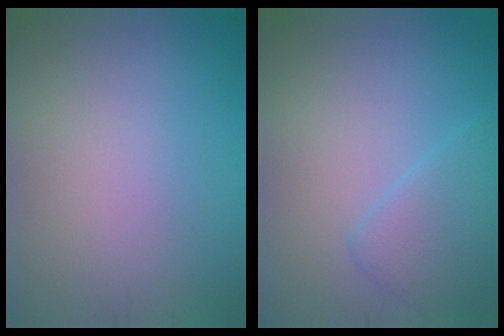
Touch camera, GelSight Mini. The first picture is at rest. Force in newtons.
{"total": 2.9, "press": 2.9, "slide": 0.1}